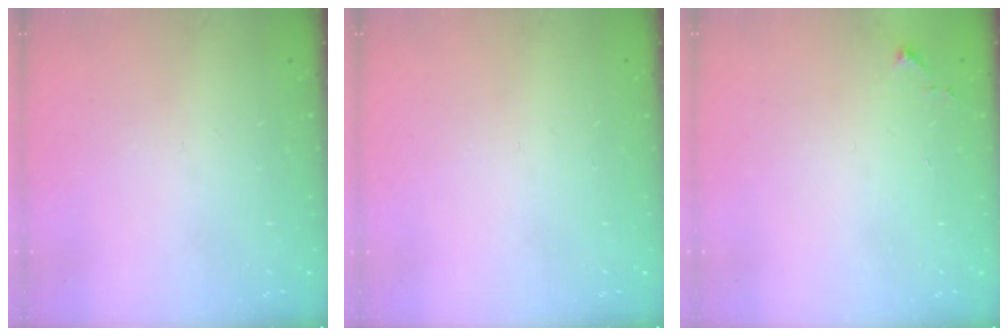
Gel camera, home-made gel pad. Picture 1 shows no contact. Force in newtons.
{"total": 0.0}
{"total": 3.2, "press": 3.2, "slide": 0.6}